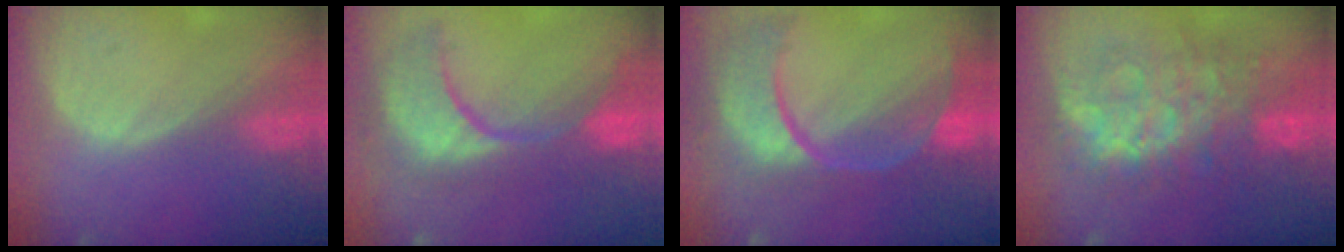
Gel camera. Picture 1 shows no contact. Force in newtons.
{"total": 11.8, "press": 10.8, "slide": 4.8}
{"total": 13.2, "press": 10.7, "slide": 7.9}
{"total": 11.8, "press": 11.8, "slide": 1.2}